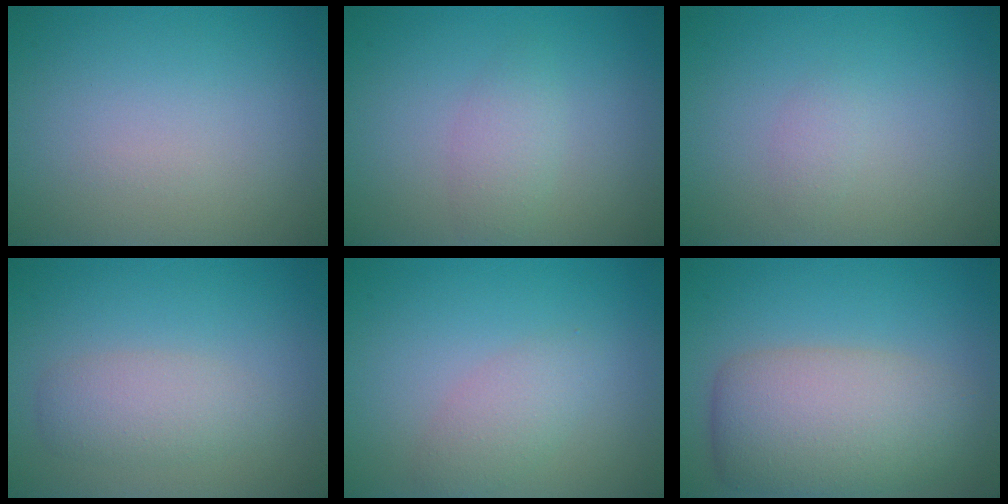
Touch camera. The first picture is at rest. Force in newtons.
{"total": 1.8, "press": 1.8, "slide": 0.1}
{"total": 0.8, "press": 0.8, "slide": 0.0}
{"total": 2.8, "press": 2.8, "slide": 0.2}
{"total": 2.2, "press": 2.2, "slide": 0.1}
{"total": 7.7, "press": 7.7, "slide": 0.4}